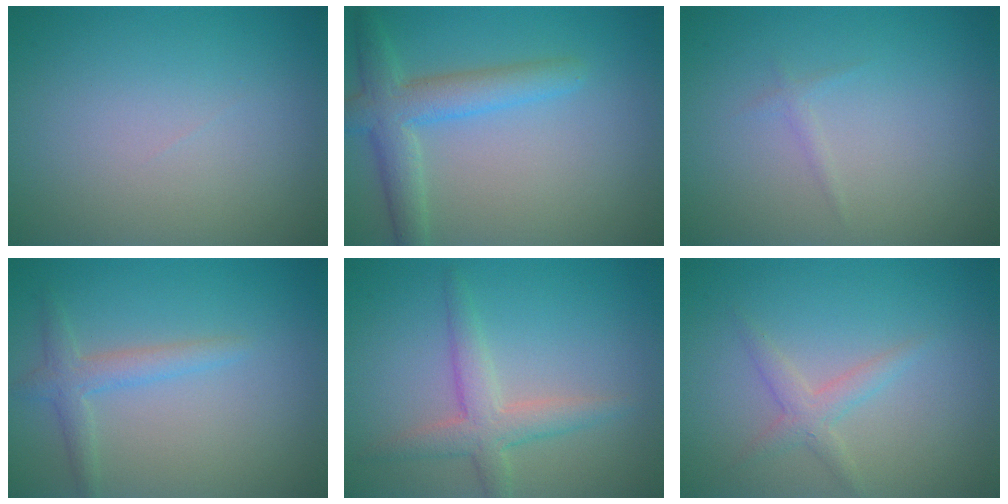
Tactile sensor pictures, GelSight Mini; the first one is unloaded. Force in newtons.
{"total": 4.2, "press": 4.2, "slide": 0.2}
{"total": 0.6, "press": 0.6, "slide": 0.1}
{"total": 2.2, "press": 2.2, "slide": 0.1}
{"total": 3.2, "press": 3.2, "slide": 0.3}
{"total": 1.8, "press": 1.8, "slide": 0.0}